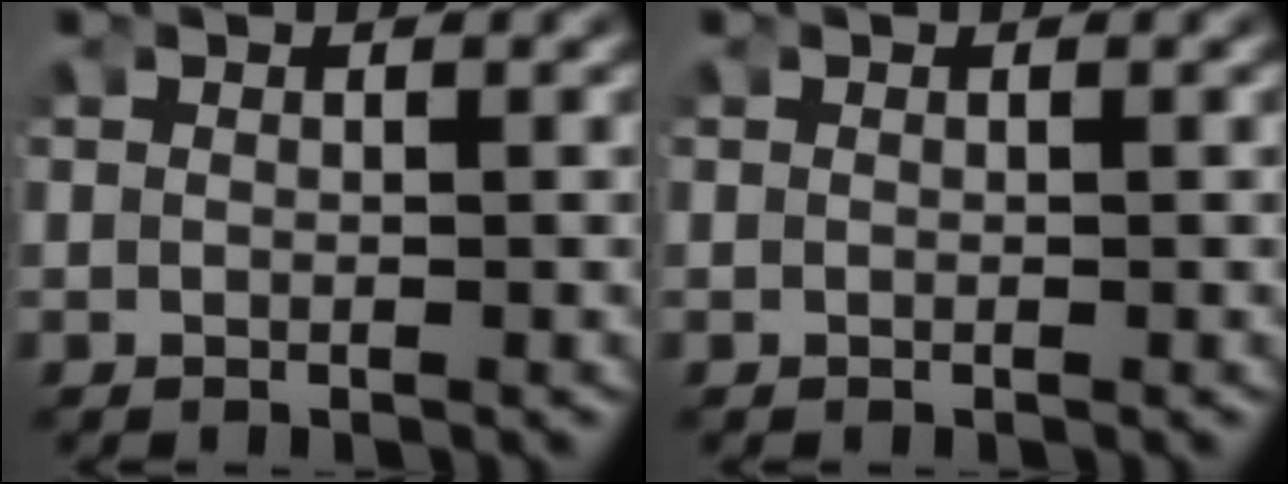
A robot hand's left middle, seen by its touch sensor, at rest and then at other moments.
{"total": 0.0}